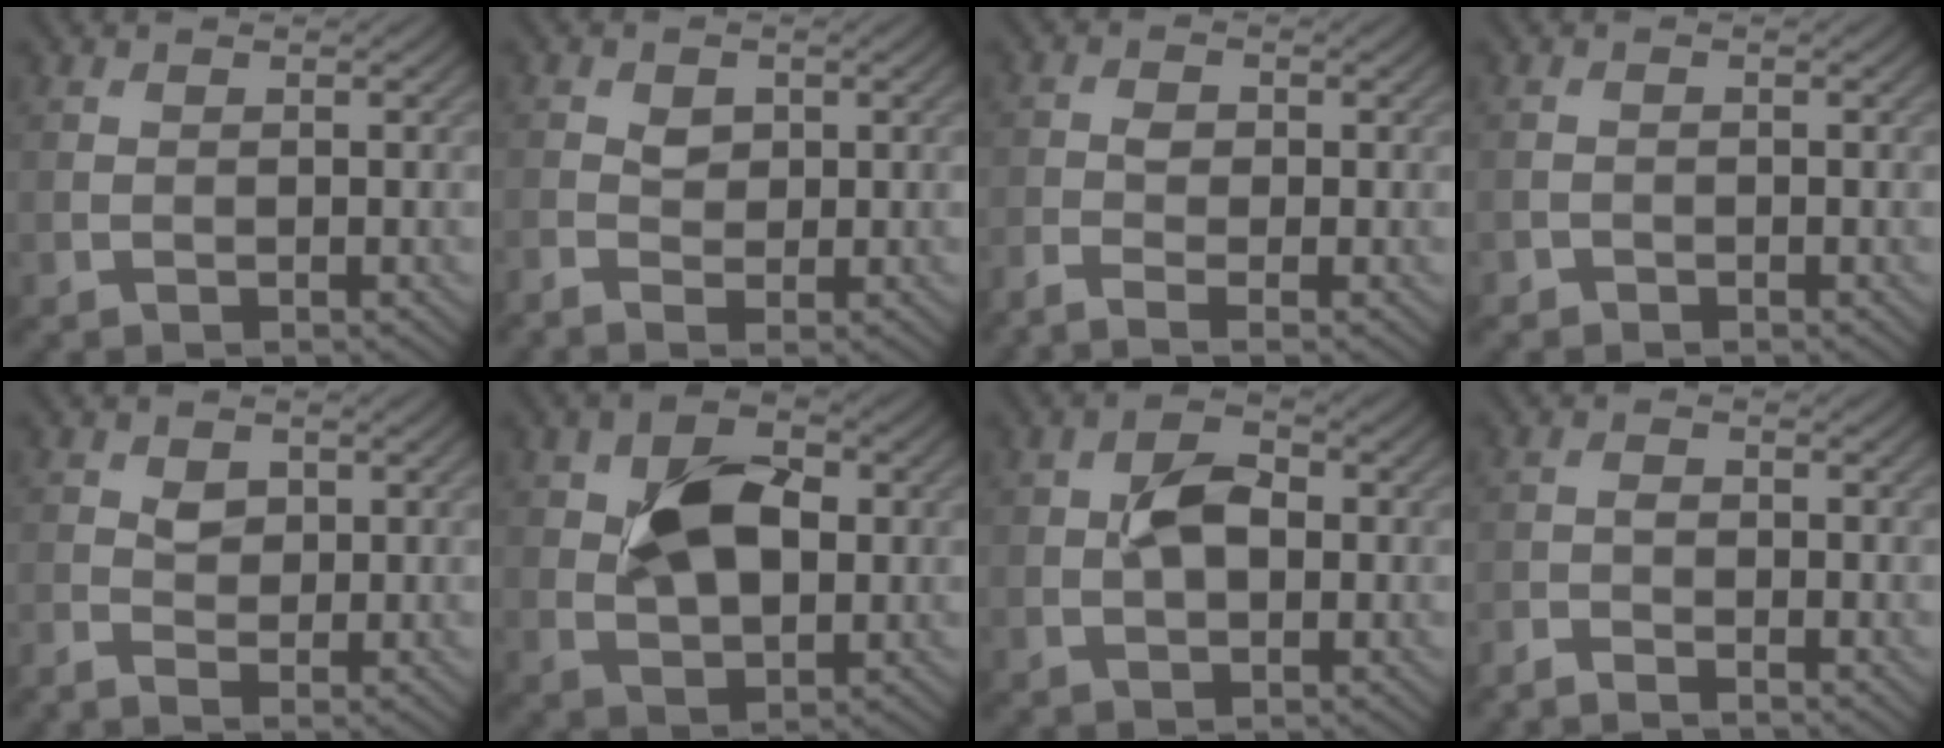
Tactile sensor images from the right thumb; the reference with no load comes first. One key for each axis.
{"total": 1.8, "fx": -0.2, "fy": 1.4, "fz": 1.1, "tx": -0.025, "ty": 0.002, "tz": -0.007}
{"total": 2.7, "fx": -1.6, "fy": 0.8, "fz": 2.0, "tx": -0.046, "ty": -0.002, "tz": -0.040}
{"total": 0.7, "fx": -0.6, "fy": 0.4, "fz": 0.0, "tx": 0.002, "ty": -0.002, "tz": -0.013}
{"total": 1.8, "fx": -0.2, "fy": 1.3, "fz": 1.2, "tx": -0.027, "ty": 0.003, "tz": -0.007}
{"total": 8.8, "fx": 1.4, "fy": 5.4, "fz": 6.8, "tx": -0.123, "ty": 0.007, "tz": 0.019}
{"total": 4.8, "fx": 0.3, "fy": 2.9, "fz": 3.8, "tx": -0.074, "ty": 0.004, "tz": 0.001}
{"total": 2.5, "fx": -2.3, "fy": 0.4, "fz": 0.9, "tx": -0.021, "ty": -0.005, "tz": -0.051}